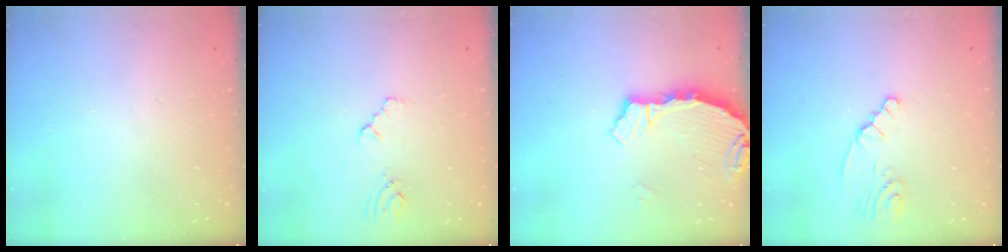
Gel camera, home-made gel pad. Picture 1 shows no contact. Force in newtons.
{"total": 2.4, "press": 2.3, "slide": 0.4}
{"total": 3.7, "press": 3.7, "slide": 0.2}
{"total": 0.9, "press": 0.9, "slide": 0.2}